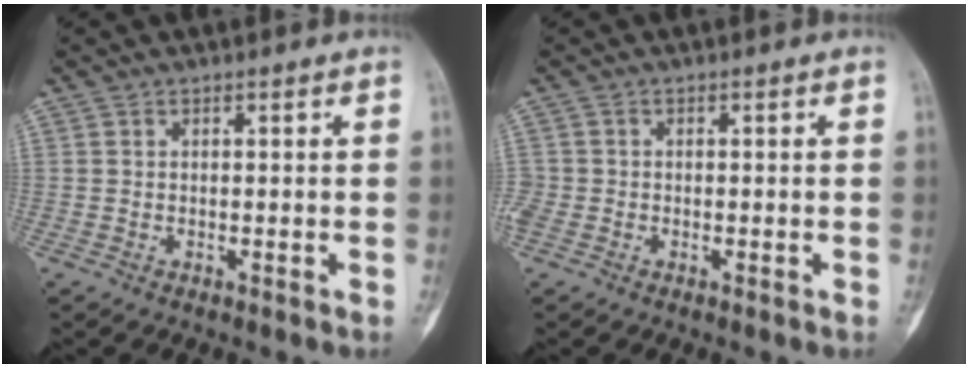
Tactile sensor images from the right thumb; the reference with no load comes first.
{"total": 2.6, "force": [-0.8, 2.2, 1.2], "torque": [-0.033, 0.004, -0.017]}